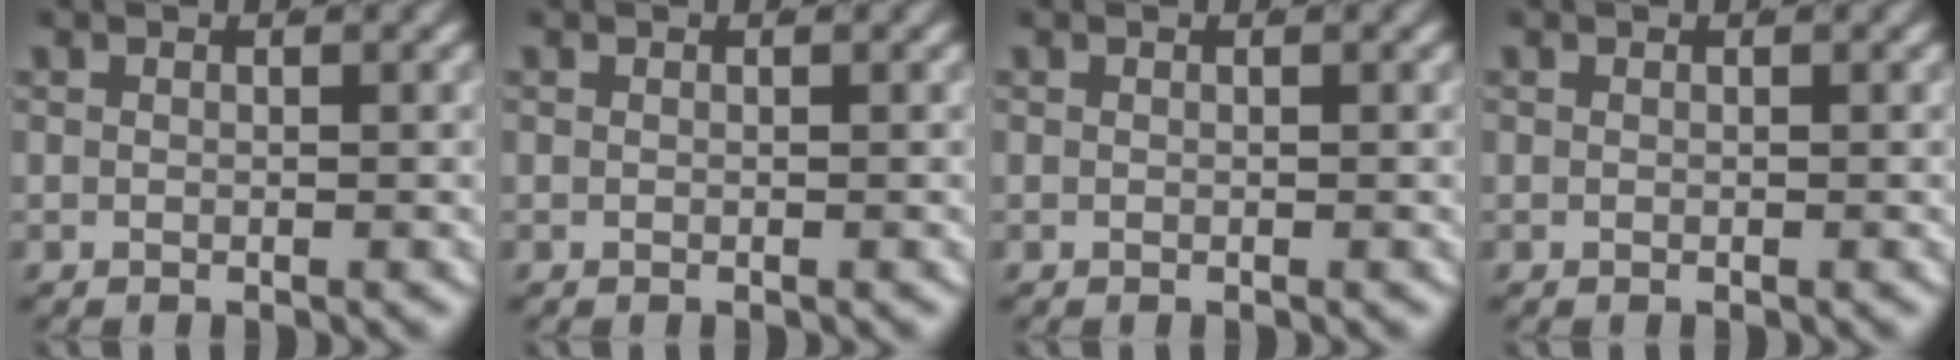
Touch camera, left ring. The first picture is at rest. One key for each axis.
{"total": 0.0}
{"total": 0.0}
{"total": 0.0}